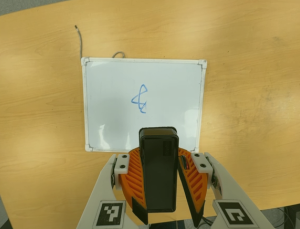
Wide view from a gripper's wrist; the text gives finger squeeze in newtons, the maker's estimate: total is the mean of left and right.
{"total": 9.2, "left": 8.9, "right": 9.4}